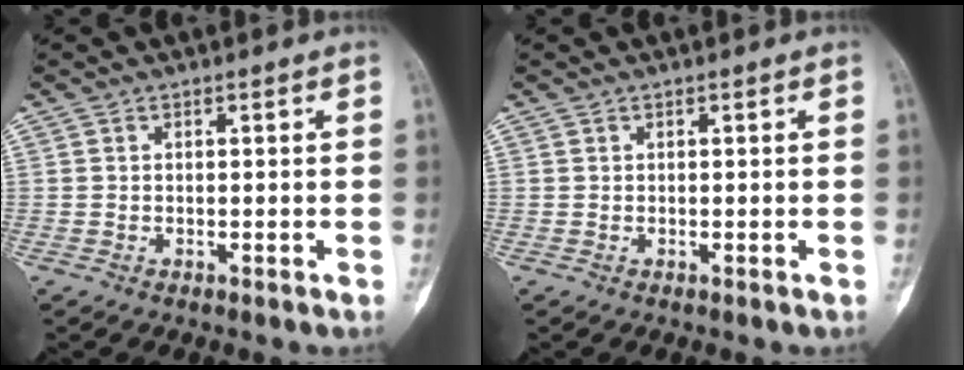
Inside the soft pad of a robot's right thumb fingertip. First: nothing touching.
{"total": 0.0}